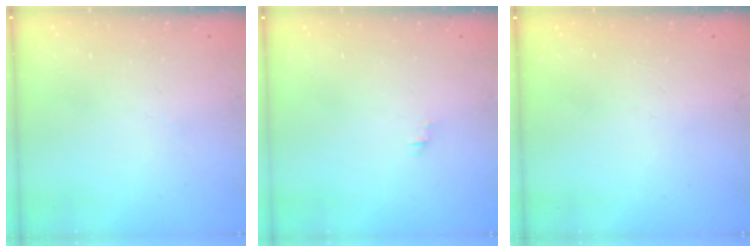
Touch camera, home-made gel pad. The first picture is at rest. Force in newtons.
{"total": 0.0}
{"total": 0.0}